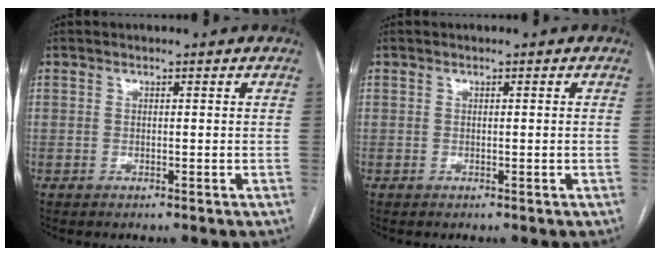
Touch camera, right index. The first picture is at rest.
{"total": 0.0}